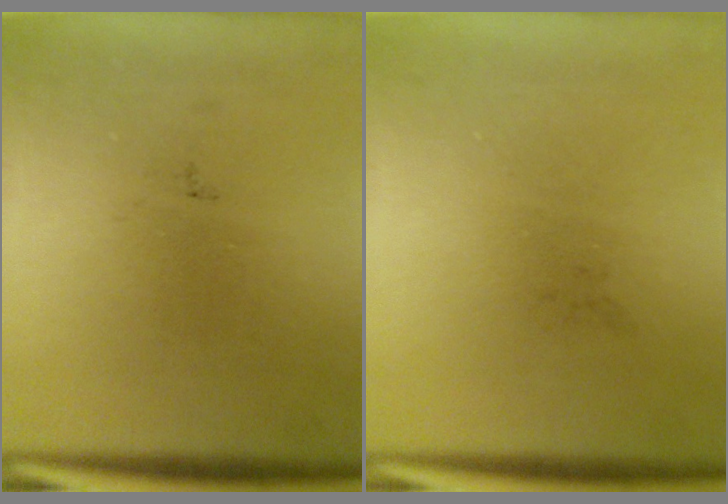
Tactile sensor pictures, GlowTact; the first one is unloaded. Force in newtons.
{"total": 0.0}